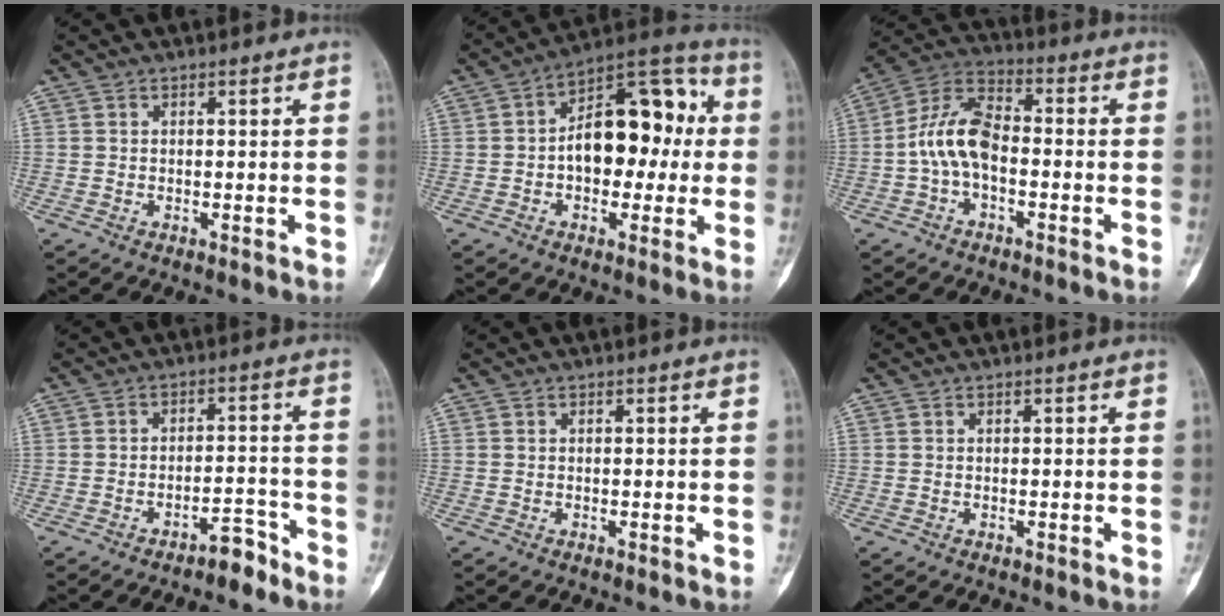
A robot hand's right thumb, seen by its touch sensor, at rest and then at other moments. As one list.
[{"total": 16.5, "force": [0.6, 9.8, 13.3], "torque": [-0.157, 0.043, 0.000]}, {"total": 10.2, "force": [-1.6, 5.9, 8.2], "torque": [-0.153, 0.038, -0.041]}, {"total": 4.5, "force": [-3.6, 1.5, 2.3], "torque": [-0.029, 0.039, -0.055]}, {"total": 0.0}, {"total": 0.0}]